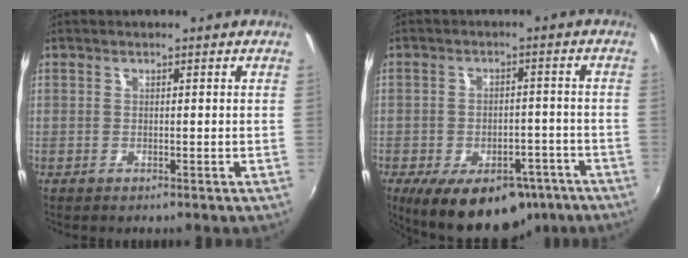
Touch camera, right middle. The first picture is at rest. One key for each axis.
{"total": 16.9, "fx": -11.0, "fy": 8.8, "fz": 9.3, "tx": -0.171, "ty": -0.009, "tz": -0.142}